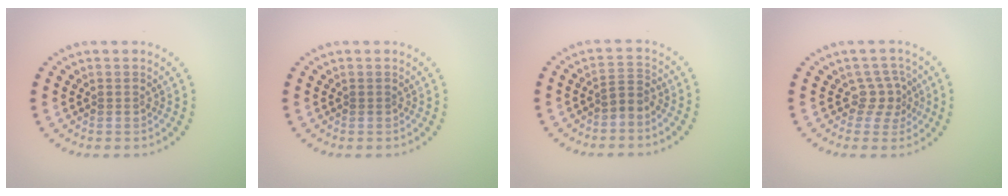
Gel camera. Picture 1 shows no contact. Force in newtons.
{"total": 0.0}
{"total": 1.8, "press": 1.3, "slide": 1.3}
{"total": 2.2, "press": 1.5, "slide": 1.7}